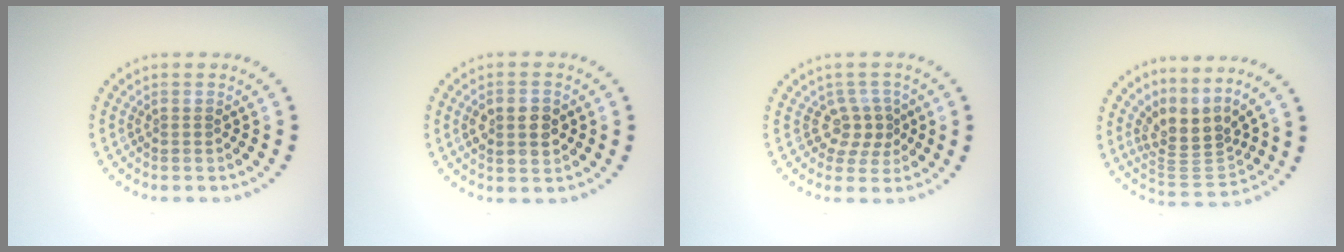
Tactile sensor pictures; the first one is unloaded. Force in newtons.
{"total": 3.8, "press": 3.8, "slide": 0.1}
{"total": 2.3, "press": 1.8, "slide": 1.4}
{"total": 3.7, "press": 2.5, "slide": 2.8}